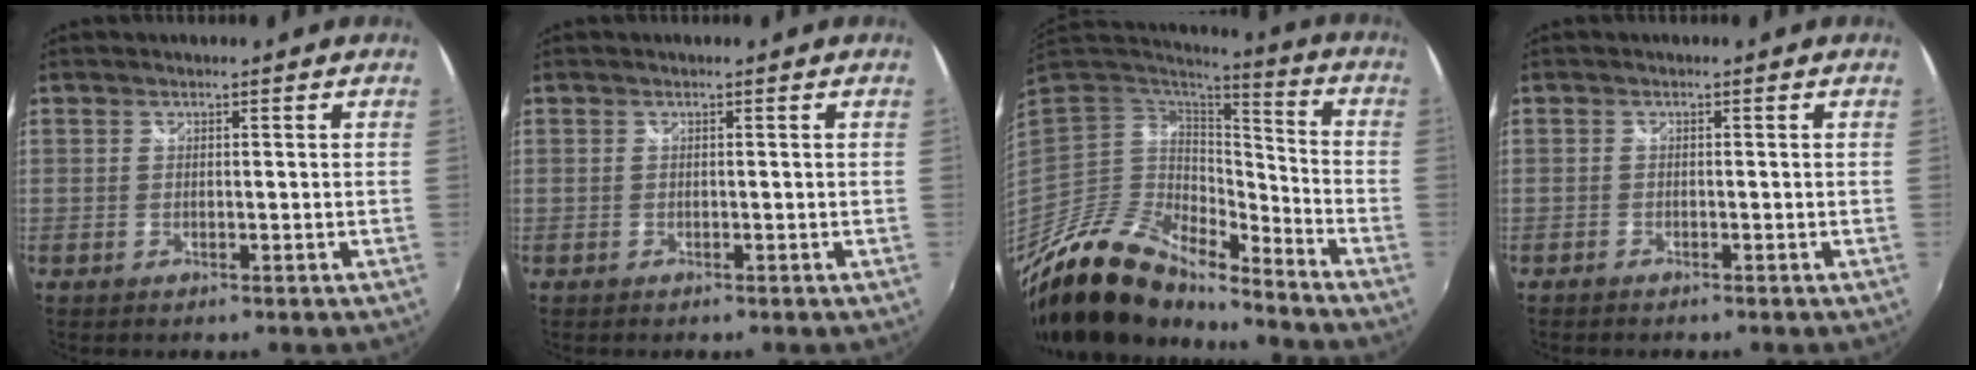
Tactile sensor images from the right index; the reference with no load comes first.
{"total": 0.0}
{"total": 21.1, "force": [-16.7, 6.4, 11.1], "torque": [-0.217, -0.036, -0.308]}
{"total": 1.1, "force": [-1.0, 0.3, 0.3], "torque": [-0.010, -0.006, -0.020]}